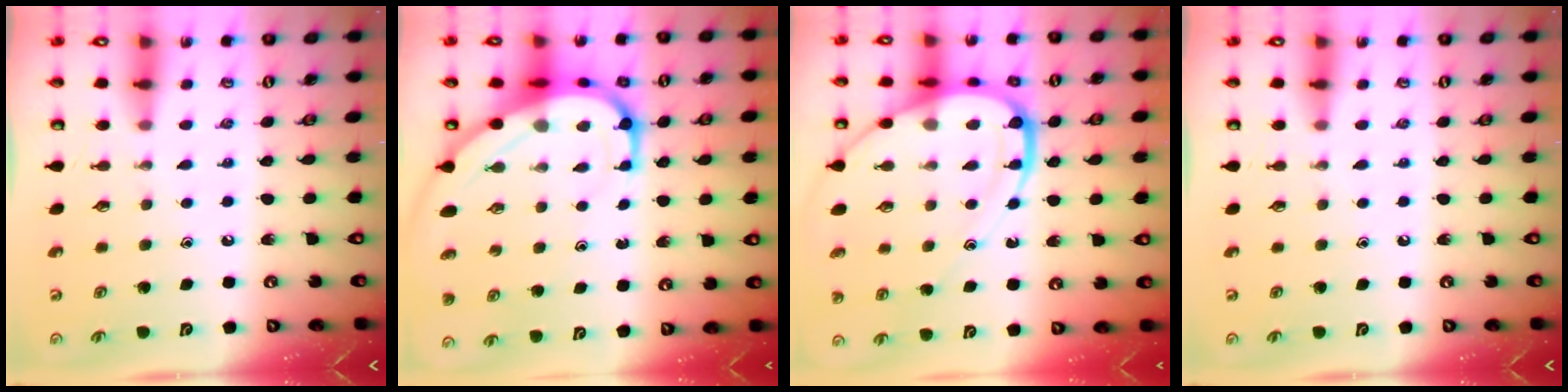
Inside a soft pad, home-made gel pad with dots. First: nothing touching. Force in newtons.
{"total": 14.4, "press": 14.3, "slide": 1.5}
{"total": 16.2, "press": 16.1, "slide": 1.8}
{"total": 0.0}